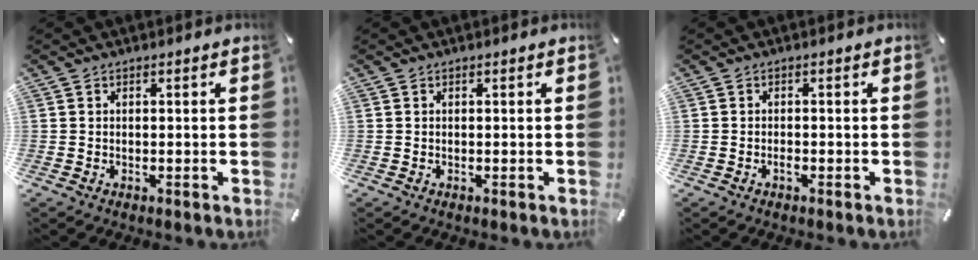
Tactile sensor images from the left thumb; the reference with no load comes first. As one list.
[{"total": 0.0}, {"total": 1.0, "force": [-0.6, 0.4, 0.6], "torque": [-0.014, 0.000, -0.011]}]